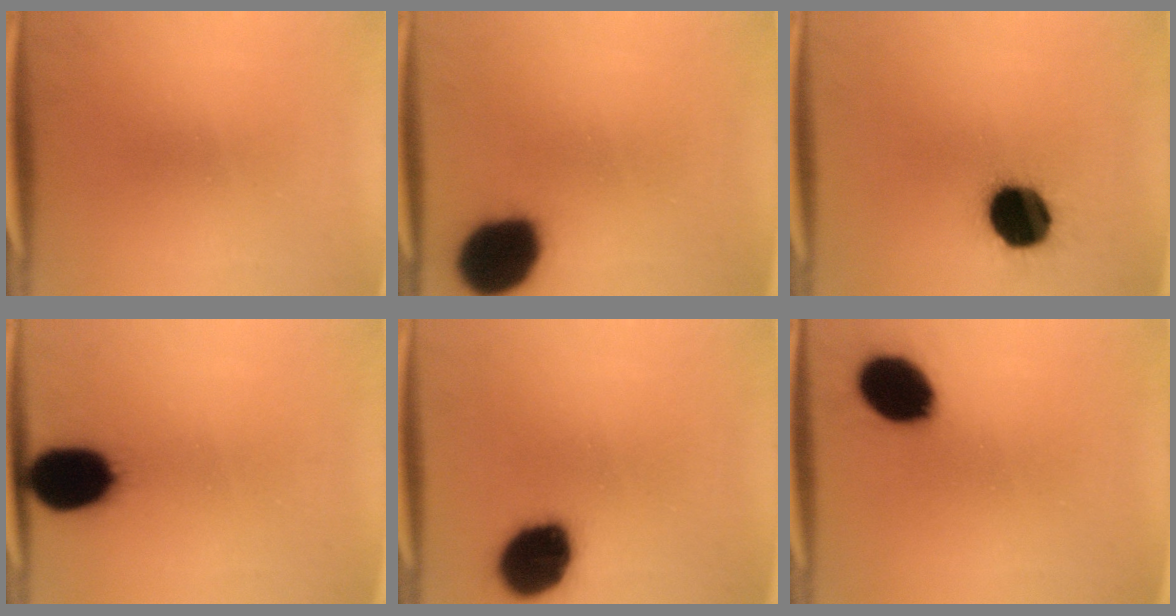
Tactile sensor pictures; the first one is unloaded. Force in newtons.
{"total": 18.7}
{"total": 15.6}
{"total": 14.4}
{"total": 15.0}
{"total": 13.0}